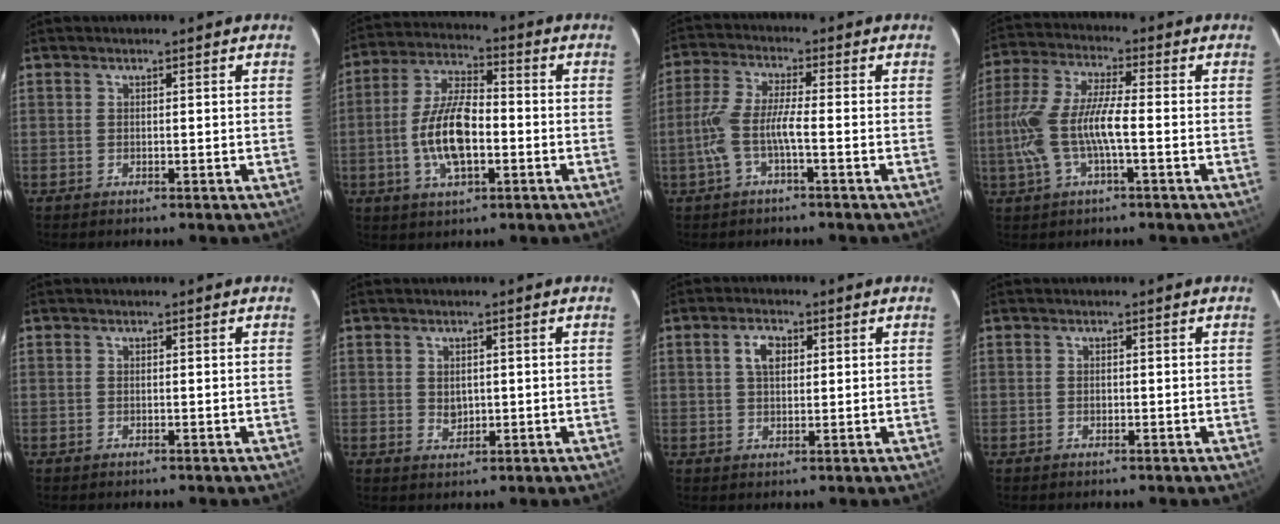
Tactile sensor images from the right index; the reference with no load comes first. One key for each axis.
{"total": 12.3, "fx": -2.8, "fy": 5.1, "fz": 10.8, "tx": -0.221, "ty": 0.005, "tz": -0.050}
{"total": 6.8, "fx": -2.3, "fy": 0.8, "fz": 6.3, "tx": -0.145, "ty": 0.003, "tz": -0.043}
{"total": 11.5, "fx": -2.5, "fy": 2.7, "fz": 10.9, "tx": -0.236, "ty": 0.002, "tz": -0.045}
{"total": 0.0}
{"total": 2.4, "fx": 0.2, "fy": 2.0, "fz": 1.3, "tx": -0.019, "ty": 0.001, "tz": 0.007}
{"total": 4.1, "fx": 1.3, "fy": 2.4, "fz": 3.0, "tx": -0.054, "ty": 0.011, "tz": 0.025}
{"total": 0.5, "fx": -0.1, "fy": 0.5, "fz": 0.0, "tx": 0.000, "ty": 0.000, "tz": 0.000}